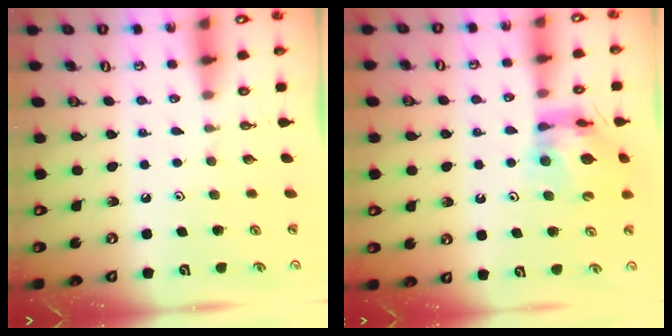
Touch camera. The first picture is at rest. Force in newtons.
{"total": 12.2, "press": 12.1, "slide": 1.1}